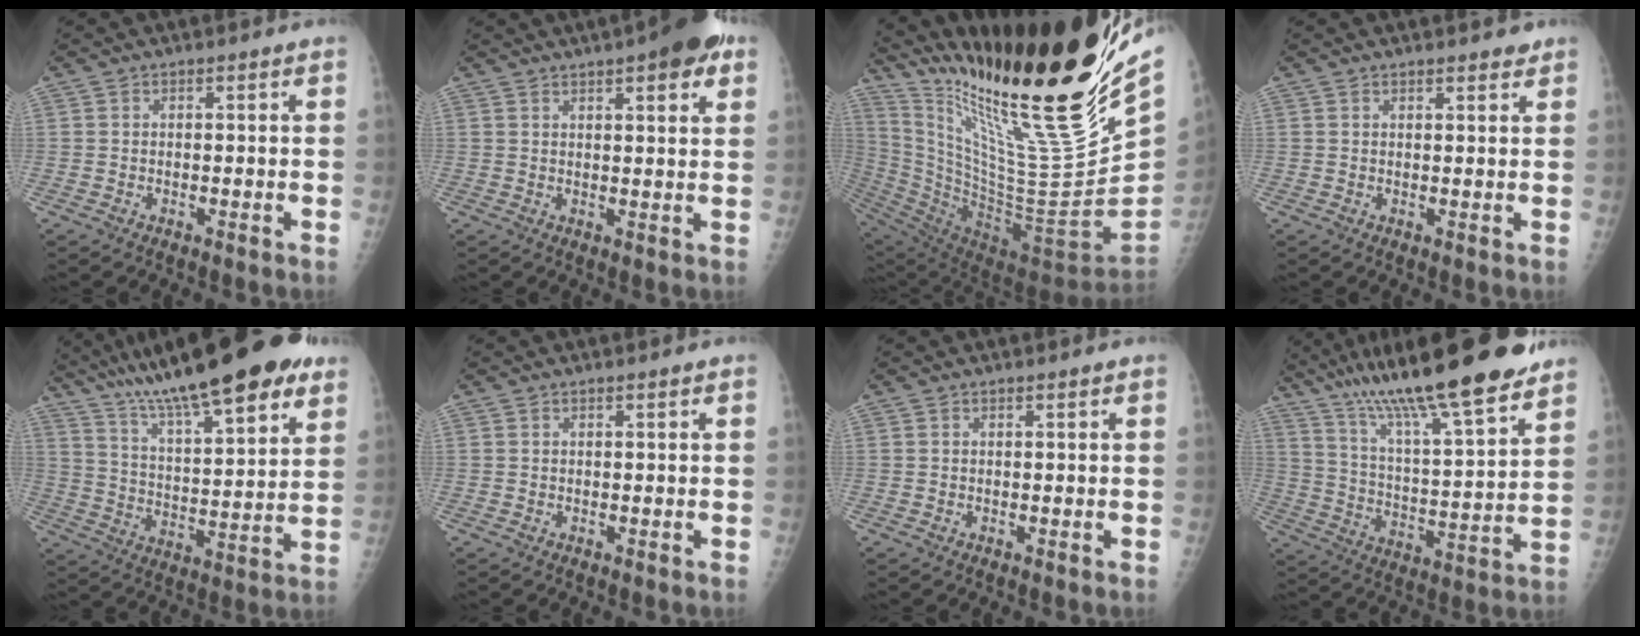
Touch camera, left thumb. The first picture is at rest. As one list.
[{"total": 10.0, "force": [5.6, 2.9, 7.8], "torque": [-0.083, -0.008, 0.070]}, {"total": 33.3, "force": [22.1, 3.9, 24.5], "torque": [-0.385, -0.109, 0.390]}, {"total": 2.2, "force": [1.9, 0.7, 0.8], "torque": [0.000, -0.008, 0.023]}, {"total": 26.6, "force": [18.7, 6.1, 17.9], "torque": [-0.271, -0.032, 0.301]}, {"total": 0.0}, {"total": 0.0}, {"total": 25.1, "force": [19.1, 3.9, 15.9], "torque": [-0.247, -0.057, 0.318]}]